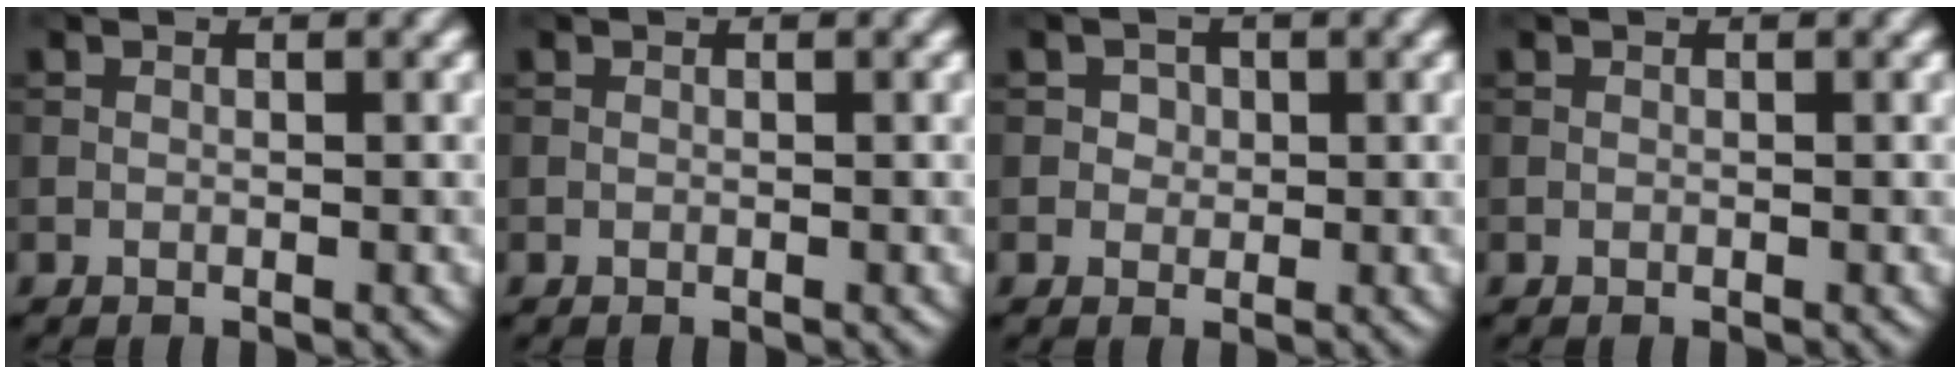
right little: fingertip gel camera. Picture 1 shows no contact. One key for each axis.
{"total": 0.0}
{"total": 1.4, "fx": 0.3, "fy": 1.2, "fz": 0.5, "tx": -0.002, "ty": 0.001, "tz": 0.005}
{"total": 0.0}